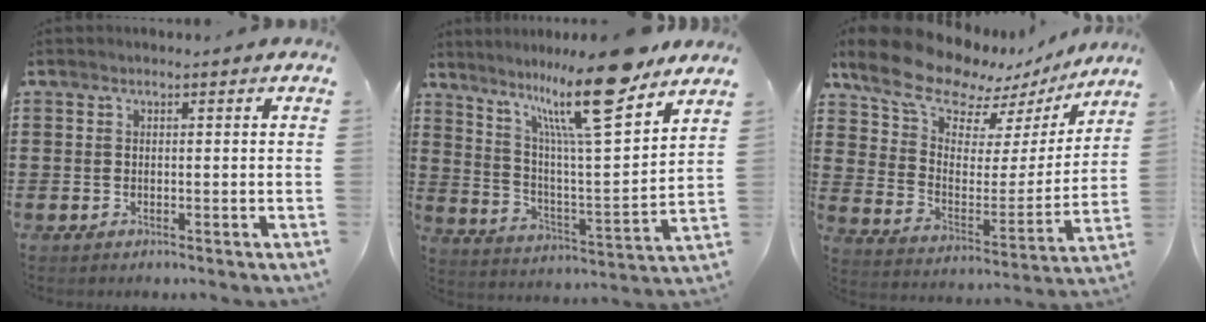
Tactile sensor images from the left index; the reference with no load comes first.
{"total": 15.4, "force": [11.8, 1.6, 9.8], "torque": [-0.188, -0.067, 0.193]}
{"total": 11.6, "force": [9.7, 4.3, 4.6], "torque": [-0.116, -0.063, 0.168]}